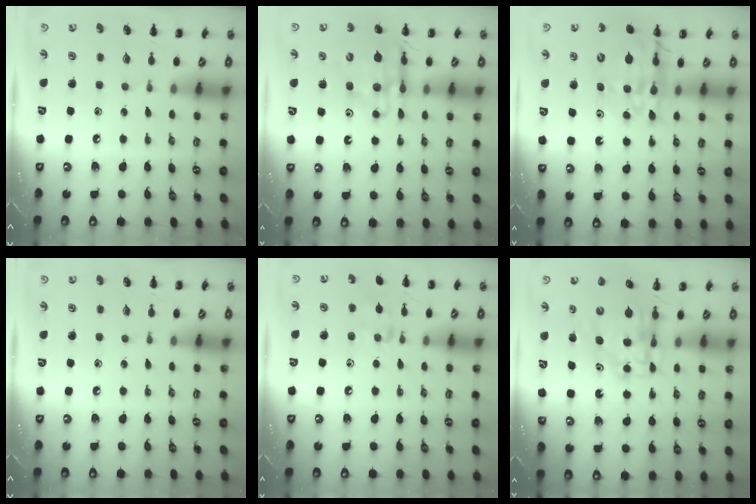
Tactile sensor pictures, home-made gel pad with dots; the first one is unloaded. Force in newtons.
{"total": 13.3, "press": 12.8, "slide": 3.6}
{"total": 15.5, "press": 15.0, "slide": 3.8}
{"total": 0.0}
{"total": 7.8, "press": 7.7, "slide": 1.2}
{"total": 6.8, "press": 6.6, "slide": 1.5}